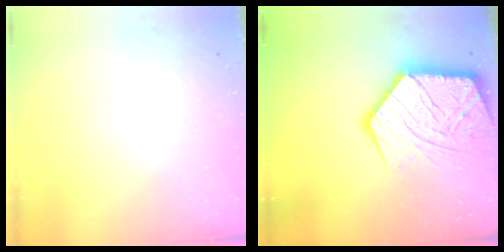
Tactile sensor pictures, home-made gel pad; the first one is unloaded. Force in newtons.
{"total": 21.3, "press": 21.2, "slide": 2.2}